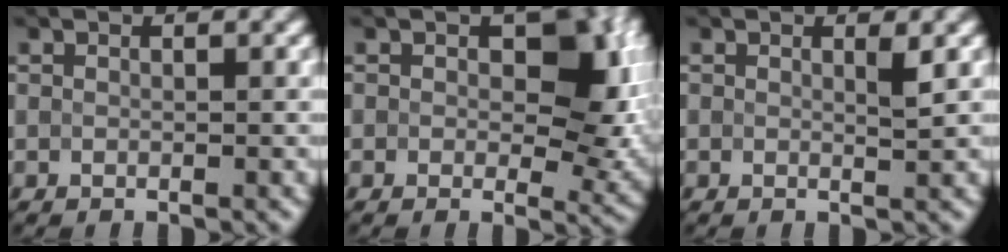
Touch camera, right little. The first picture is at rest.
{"total": 7.0, "force": [0.7, 4.2, 5.5], "torque": [-0.056, -0.001, 0.005]}
{"total": 0.9, "force": [0.3, 0.1, 0.8], "torque": [-0.015, -0.002, 0.003]}